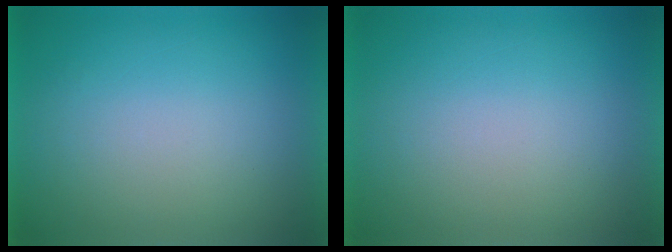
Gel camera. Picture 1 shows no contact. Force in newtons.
{"total": 0.0}